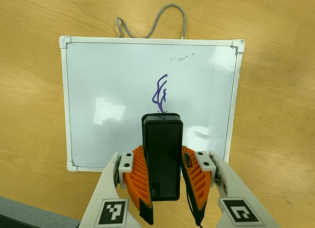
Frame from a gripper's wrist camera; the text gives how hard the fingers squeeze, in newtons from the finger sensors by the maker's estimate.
{"total": 7.7, "left": 6.4, "right": 9.0}